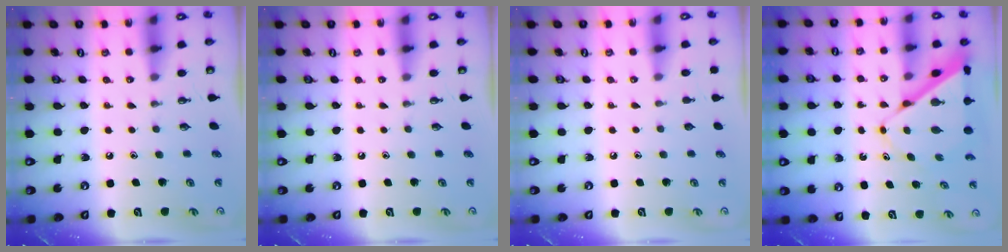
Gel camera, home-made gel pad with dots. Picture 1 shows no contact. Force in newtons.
{"total": 0.0}
{"total": 0.0}
{"total": 8.5, "press": 8.5, "slide": 0.6}